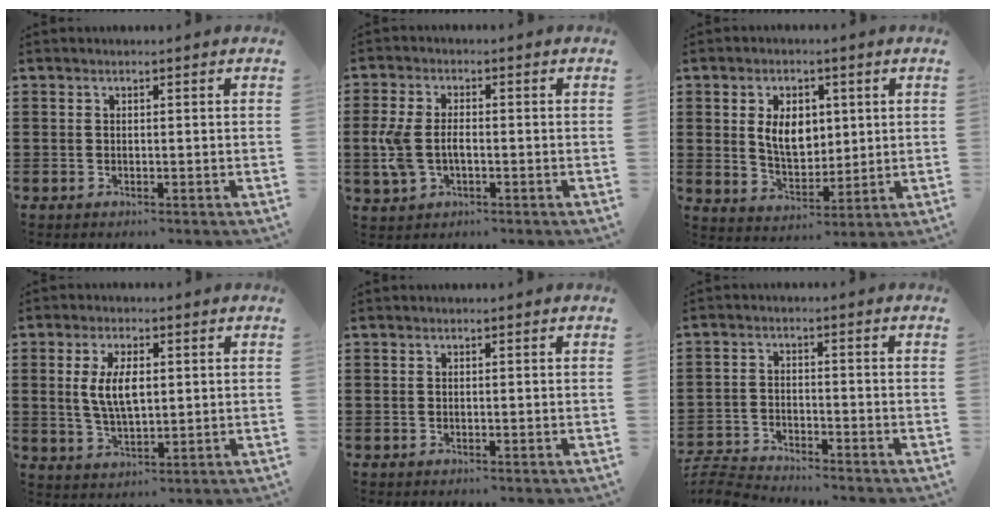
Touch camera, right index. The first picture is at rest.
{"total": 5.0, "force": [-0.7, 3.0, 3.9], "torque": [-0.103, -0.003, -0.020]}
{"total": 7.0, "force": [1.5, 4.6, 5.0], "torque": [-0.095, 0.010, 0.021]}
{"total": 6.1, "force": [0.7, 2.9, 5.3], "torque": [-0.106, 0.004, 0.007]}
{"total": 0.0}
{"total": 4.7, "force": [-4.7, 0.6, 0.4], "torque": [-0.029, 0.000, -0.102]}